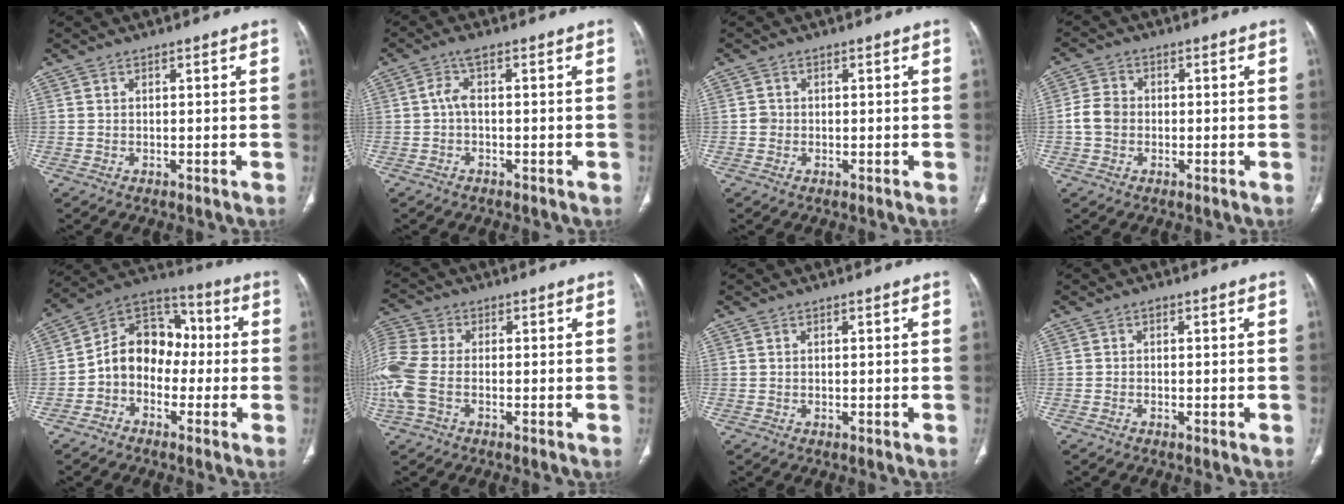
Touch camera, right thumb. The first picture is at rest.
{"total": 2.8, "force": [-0.4, 1.1, 2.5], "torque": [-0.054, 0.012, -0.011]}
{"total": 1.2, "force": [-0.2, 1.1, 0.3], "torque": [0.000, 0.004, -0.002]}
{"total": 4.6, "force": [-0.7, 3.8, 2.5], "torque": [-0.042, 0.012, -0.018]}
{"total": 11.9, "force": [-1.9, 9.4, 7.1], "torque": [-0.083, 0.051, -0.051]}
{"total": 10.7, "force": [-2.1, 6.6, 8.2], "torque": [-0.220, 0.013, -0.044]}
{"total": 0.0}
{"total": 0.6, "force": [-0.2, 0.4, 0.4], "torque": [-0.002, 0.002, -0.008]}